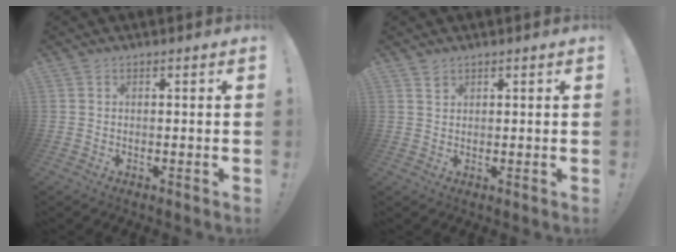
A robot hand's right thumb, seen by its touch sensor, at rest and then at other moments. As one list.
[{"total": 1.4, "force": [1.2, 0.7, 0.4], "torque": [0.003, -0.009, 0.020]}]